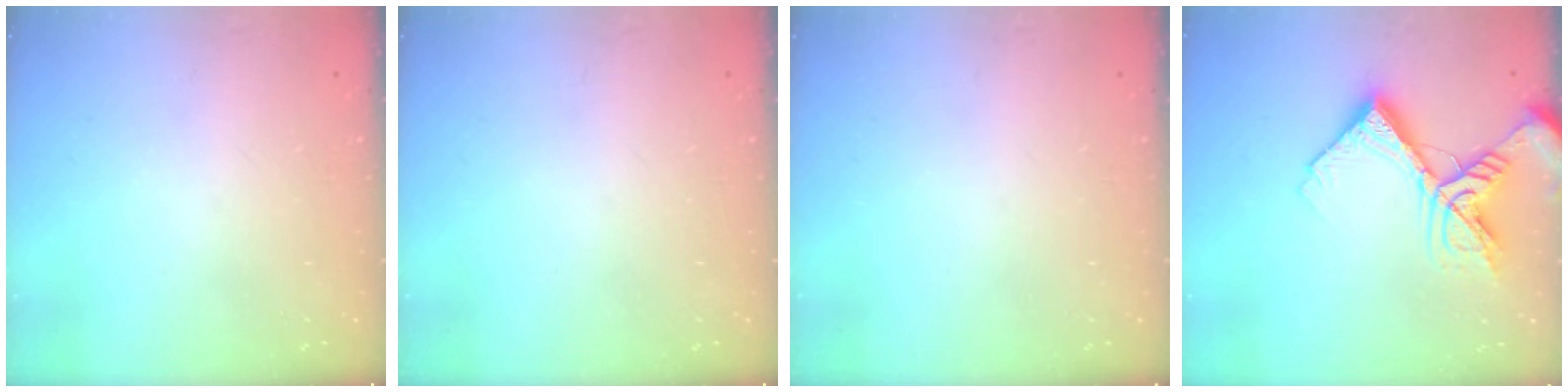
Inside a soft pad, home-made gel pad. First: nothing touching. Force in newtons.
{"total": 0.0}
{"total": 0.0}
{"total": 15.4, "press": 15.3, "slide": 1.7}